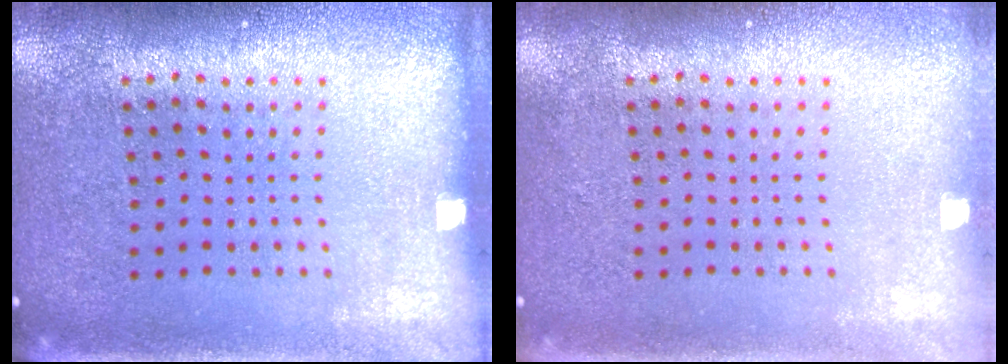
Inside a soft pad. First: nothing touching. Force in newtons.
{"total": 0.5, "press": 0.5, "slide": 0.1}